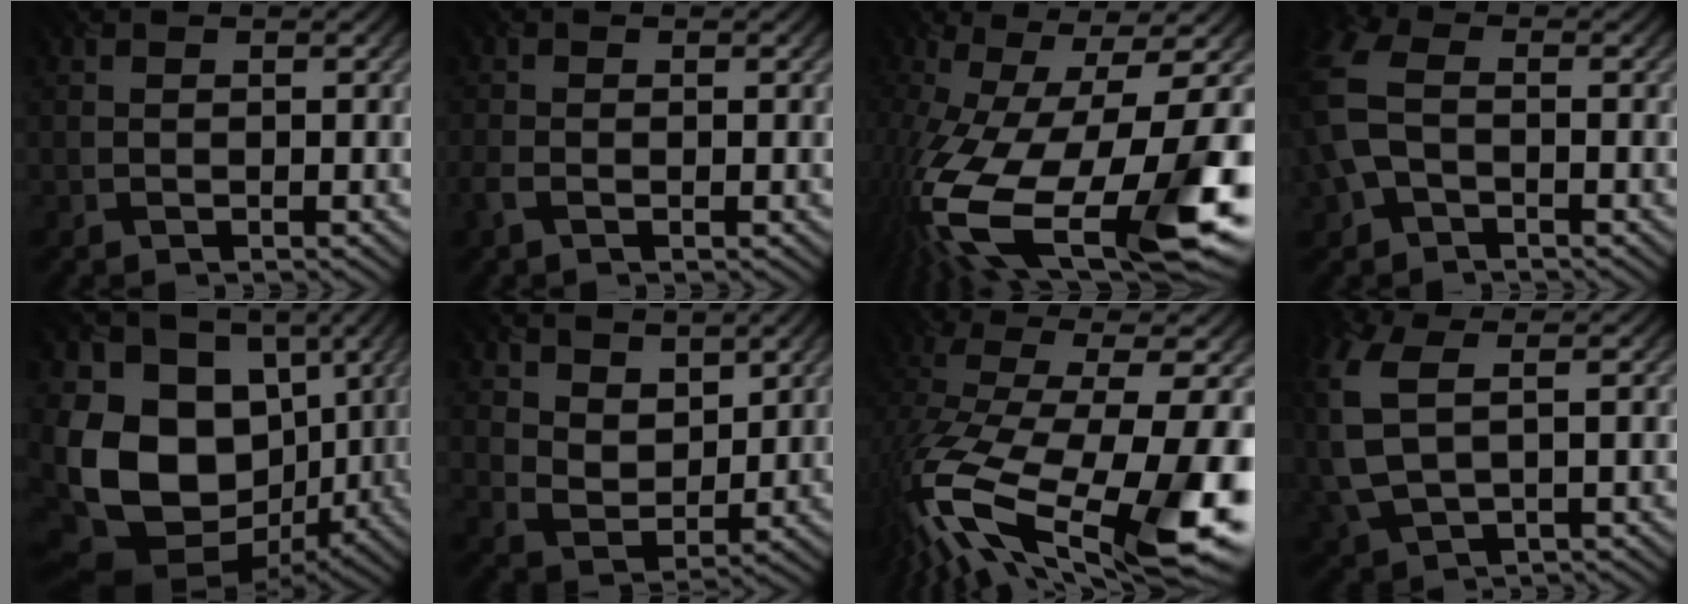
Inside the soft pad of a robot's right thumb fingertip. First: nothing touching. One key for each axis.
{"total": 1.5, "fx": -0.9, "fy": 0.6, "fz": 1.0, "tx": -0.030, "ty": -0.004, "tz": -0.024}
{"total": 20.0, "fx": -6.0, "fy": 6.6, "fz": 17.9, "tx": -0.353, "ty": -0.054, "tz": -0.080}
{"total": 7.8, "fx": -1.1, "fy": 5.1, "fz": 5.7, "tx": -0.173, "ty": 0.004, "tz": -0.034}
{"total": 16.4, "fx": 0.6, "fy": 12.6, "fz": 10.6, "tx": -0.230, "ty": -0.018, "tz": 0.017}
{"total": 6.1, "fx": 4.0, "fy": 3.6, "fz": 2.8, "tx": -0.072, "ty": -0.022, "tz": 0.080}
{"total": 19.0, "fx": -6.4, "fy": 7.6, "fz": 16.2, "tx": -0.343, "ty": -0.055, "tz": -0.083}
{"total": 8.3, "fx": 0.5, "fy": 4.3, "fz": 7.0, "tx": -0.202, "ty": -0.007, "tz": 0.011}